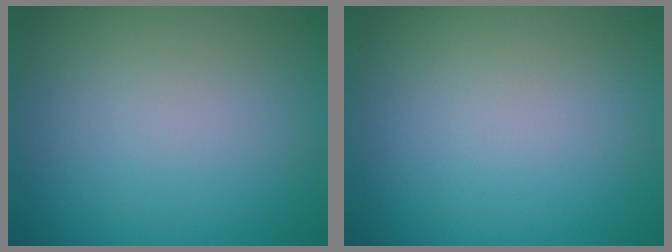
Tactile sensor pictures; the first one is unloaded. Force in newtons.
{"total": 0.0}